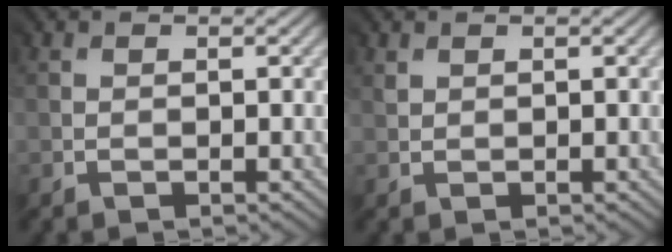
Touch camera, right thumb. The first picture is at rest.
{"total": 1.2, "force": [1.1, 0.5, -0.1], "torque": [-0.005, 0.000, 0.021]}